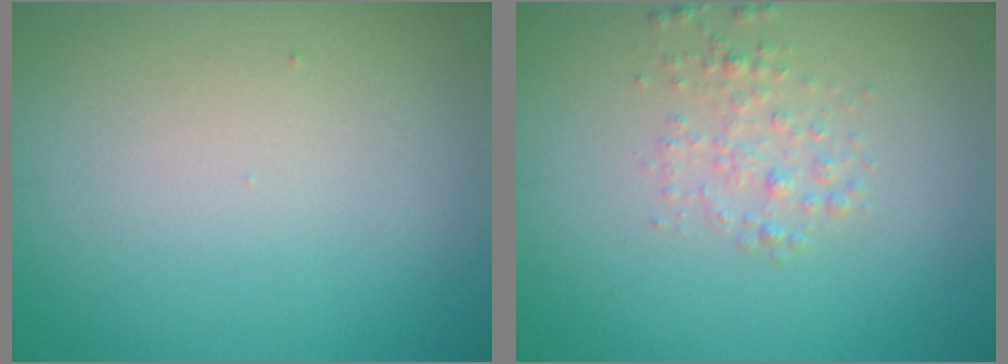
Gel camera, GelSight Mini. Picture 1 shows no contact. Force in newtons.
{"total": 1.7, "press": 1.7, "slide": 0.1}